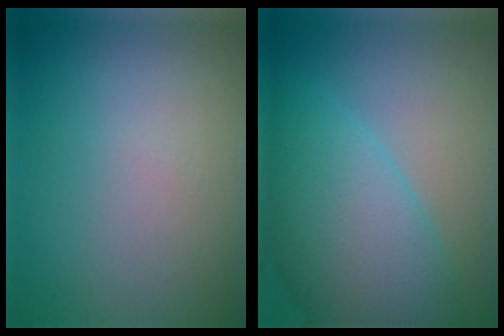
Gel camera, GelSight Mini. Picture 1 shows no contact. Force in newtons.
{"total": 10.1, "press": 10.1, "slide": 0.3}